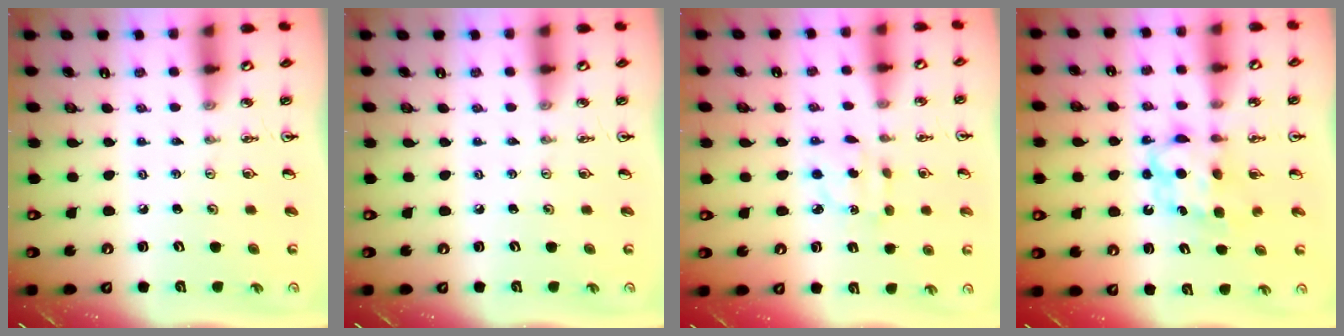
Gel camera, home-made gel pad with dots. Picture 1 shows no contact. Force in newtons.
{"total": 0.0}
{"total": 3.9, "press": 3.9, "slide": 0.4}
{"total": 7.0, "press": 7.0, "slide": 0.4}